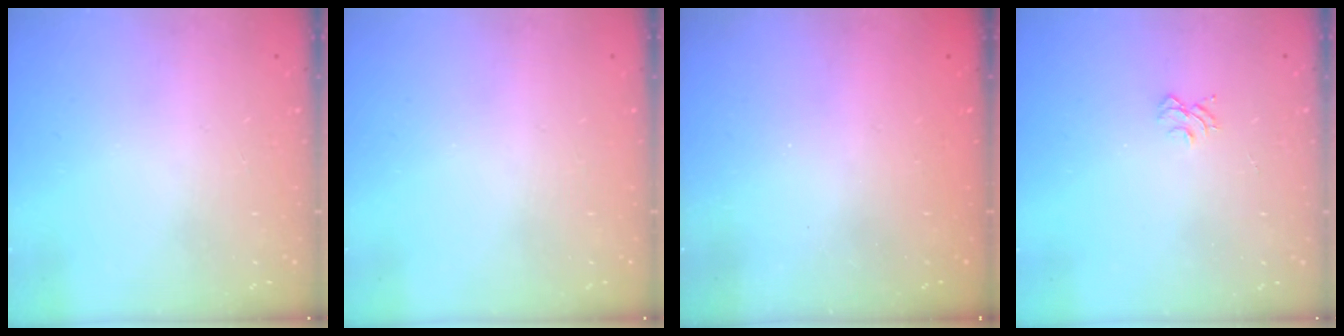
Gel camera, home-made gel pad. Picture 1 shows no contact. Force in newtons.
{"total": 0.0}
{"total": 1.8, "press": 1.7, "slide": 0.5}
{"total": 5.1, "press": 5.1, "slide": 0.4}